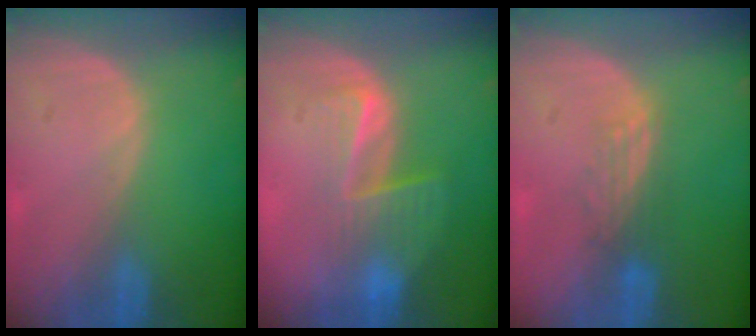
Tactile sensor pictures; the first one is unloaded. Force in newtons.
{"total": 6.9, "press": 6.0, "slide": 3.5}
{"total": 2.8, "press": 2.6, "slide": 1.2}